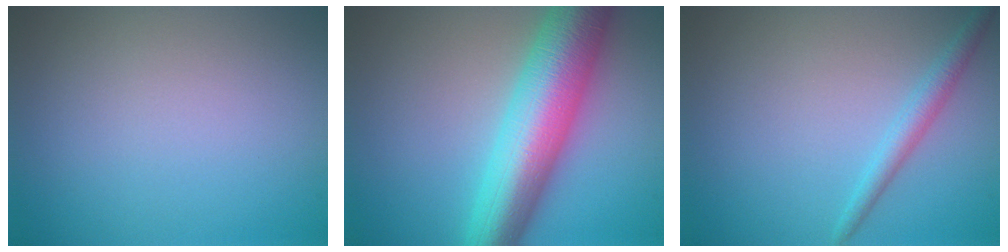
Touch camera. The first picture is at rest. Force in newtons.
{"total": 10.3, "press": 10.3, "slide": 0.2}
{"total": 2.0, "press": 2.0, "slide": 0.1}